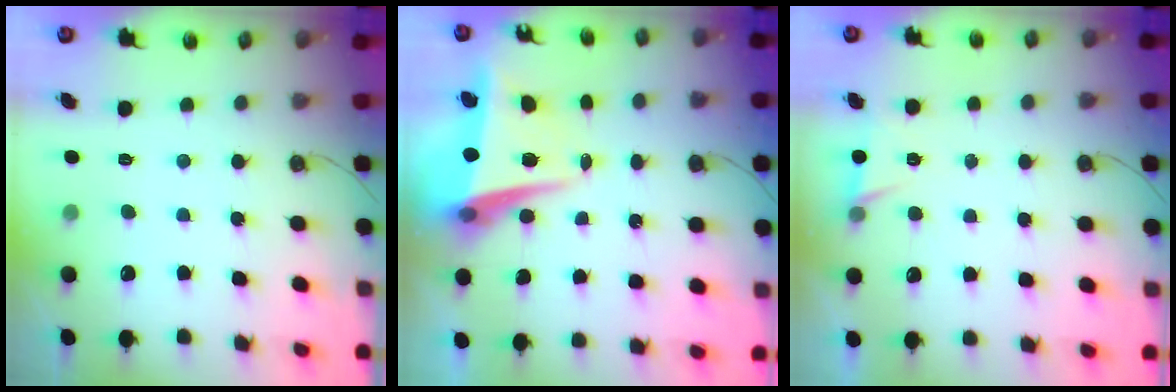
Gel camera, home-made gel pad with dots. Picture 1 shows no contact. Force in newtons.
{"total": 8.1, "press": 7.8, "slide": 2.2}
{"total": 4.9, "press": 2.2, "slide": 4.4}